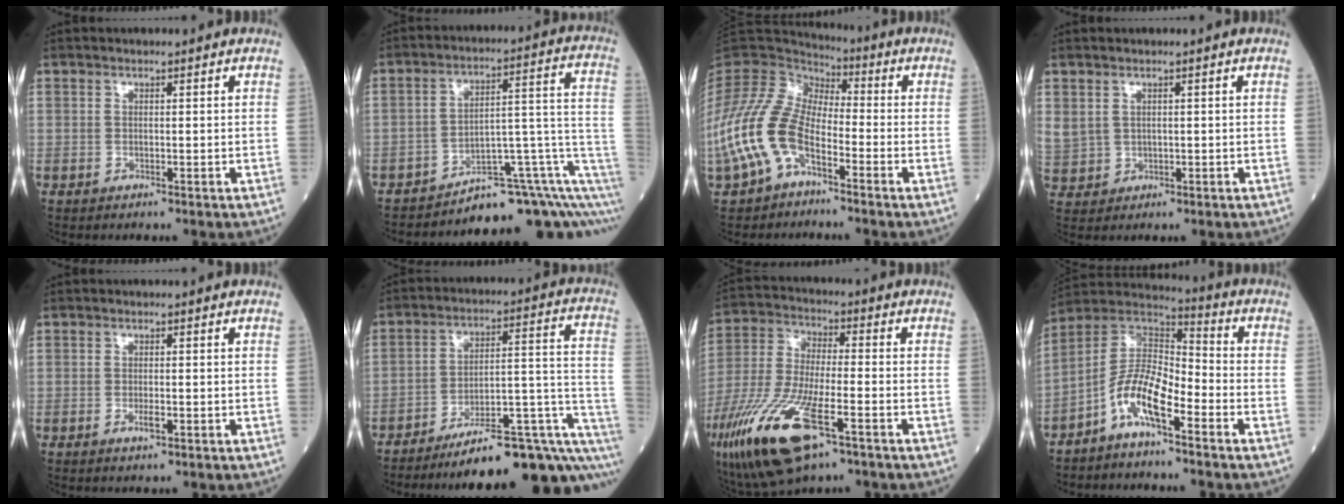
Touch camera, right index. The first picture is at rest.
{"total": 12.5, "force": [-9.2, 3.5, 7.7], "torque": [-0.071, 0.080, -0.120]}
{"total": 11.7, "force": [-5.0, 6.3, 8.5], "torque": [-0.202, 0.014, -0.102]}
{"total": 7.3, "force": [1.6, 6.5, 3.1], "torque": [-0.110, 0.013, 0.050]}
{"total": 1.5, "force": [-0.6, 0.3, 1.3], "torque": [-0.028, -0.003, -0.009]}
{"total": 20.9, "force": [-15.1, 2.9, 14.2], "torque": [-0.115, 0.042, -0.215]}
{"total": 19.5, "force": [-10.0, 5.4, 15.8], "torque": [-0.372, -0.047, -0.182]}
{"total": 9.3, "force": [-5.0, 2.6, 7.5], "torque": [-0.153, 0.018, -0.101]}